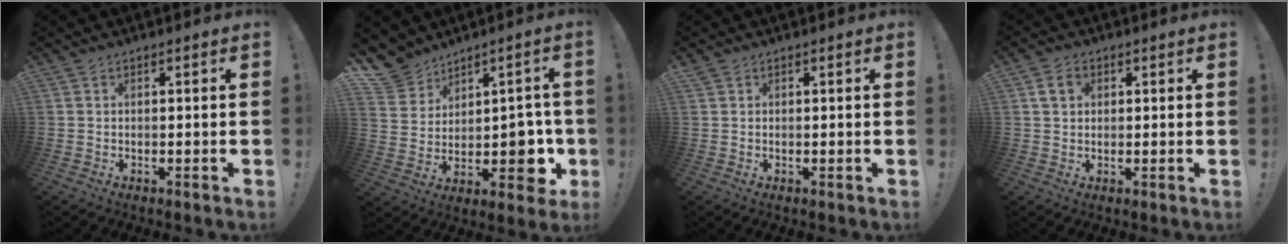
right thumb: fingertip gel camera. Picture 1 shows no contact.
{"total": 10.9, "force": [4.0, 9.0, 4.8], "torque": [-0.068, -0.031, 0.097]}
{"total": 0.7, "force": [0.5, 0.5, 0.0], "torque": [0.009, -0.002, 0.007]}
{"total": 4.8, "force": [1.6, 3.7, 2.6], "torque": [-0.038, 0.004, 0.030]}